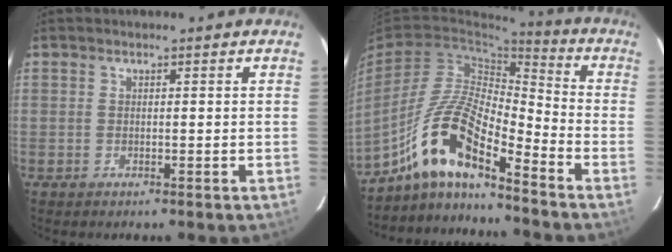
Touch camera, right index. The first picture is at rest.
{"total": 13.5, "force": [-9.2, 2.5, 9.5], "torque": [-0.193, 0.017, -0.168]}